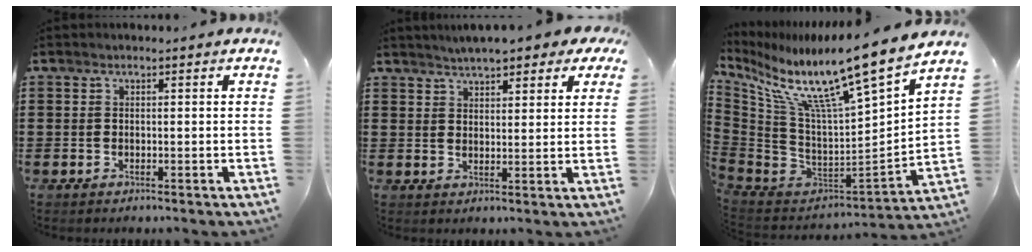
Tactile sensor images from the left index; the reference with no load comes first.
{"total": 4.7, "force": [4.3, 0.8, 1.7], "torque": [-0.047, -0.003, 0.078]}
{"total": 12.5, "force": [9.3, 0.3, 8.3], "torque": [-0.169, -0.083, 0.143]}